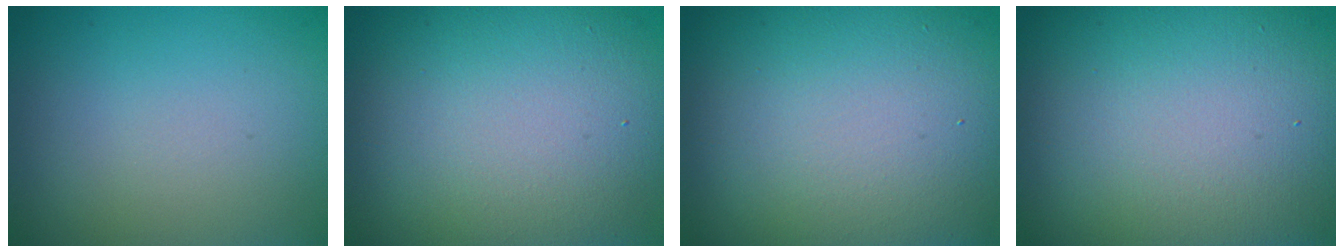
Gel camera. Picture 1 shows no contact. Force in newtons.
{"total": 11.7, "press": 11.6, "slide": 0.7}
{"total": 17.4, "press": 17.4, "slide": 0.9}
{"total": 16.8, "press": 16.8, "slide": 0.7}